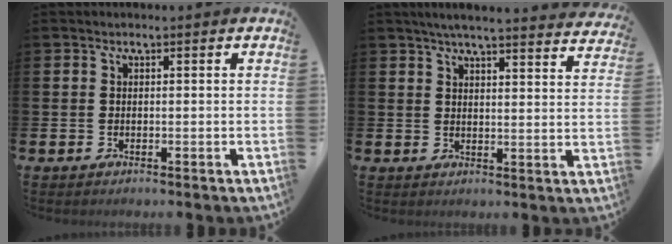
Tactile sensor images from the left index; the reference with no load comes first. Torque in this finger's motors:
{"motor_torque": [0.95, -1.20, 0.48, 0.12]}